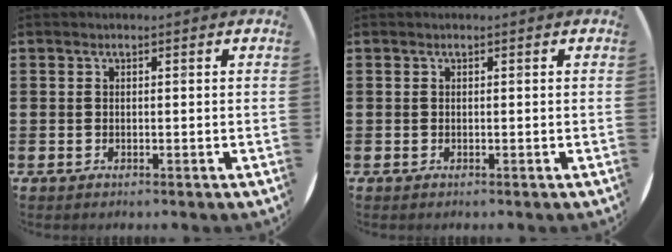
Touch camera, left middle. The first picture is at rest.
{"total": 0.0}